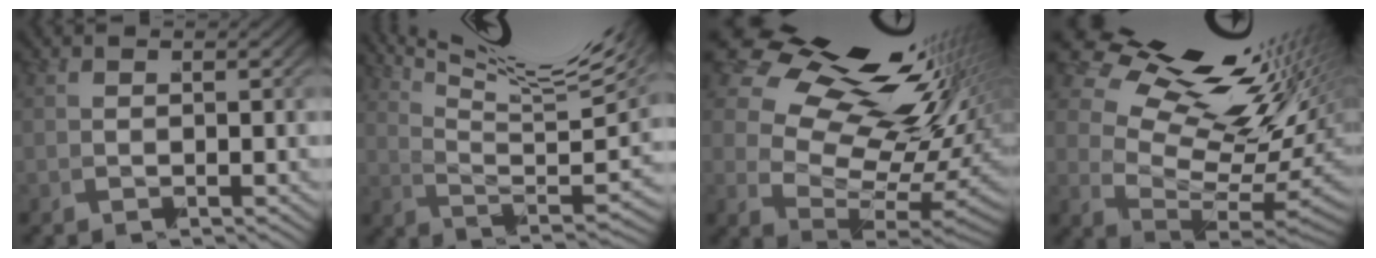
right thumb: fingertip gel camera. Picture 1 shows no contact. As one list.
[{"total": 11.3, "force": [6.5, 4.1, 8.3], "torque": [-0.125, 0.015, 0.093]}, {"total": 15.7, "force": [4.4, 9.0, 12.1], "torque": [-0.190, -0.010, 0.074]}, {"total": 14.1, "force": [3.8, 8.4, 10.7], "torque": [-0.167, -0.015, 0.067]}]